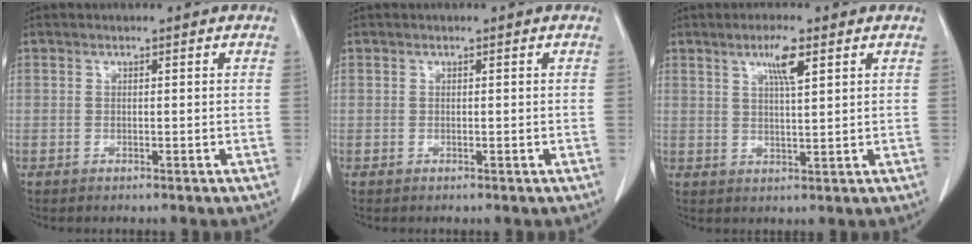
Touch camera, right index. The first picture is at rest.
{"total": 0.0}
{"total": 4.7, "force": [2.4, 0.3, 4.0], "torque": [-0.071, 0.000, 0.043]}